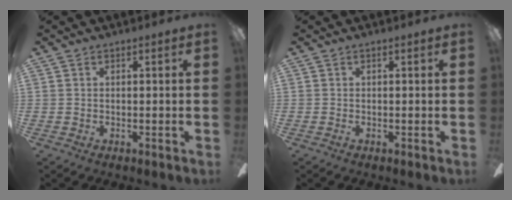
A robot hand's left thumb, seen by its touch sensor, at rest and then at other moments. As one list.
[{"total": 0.0}]